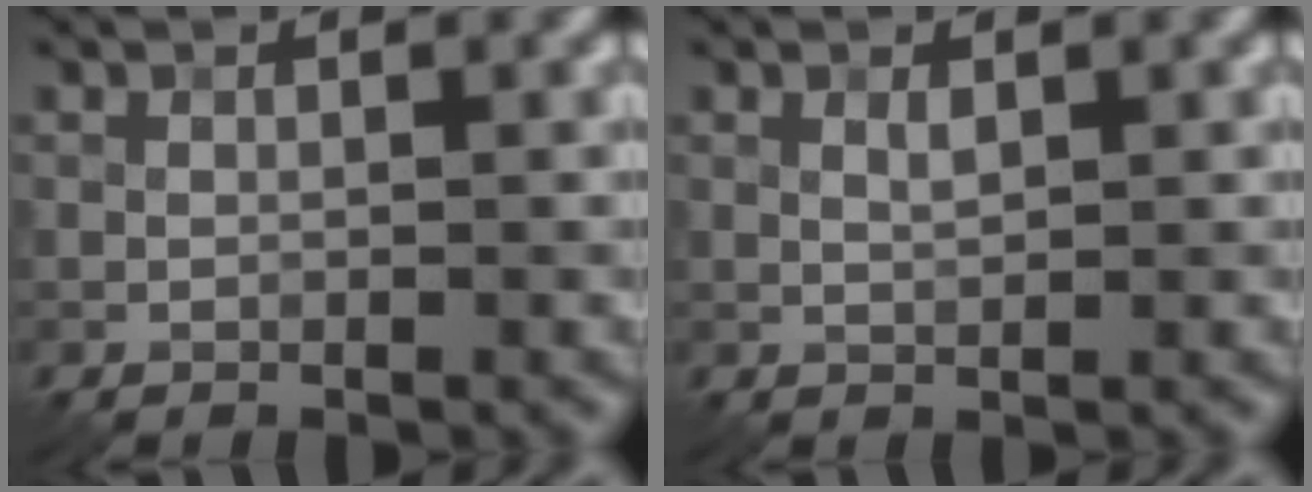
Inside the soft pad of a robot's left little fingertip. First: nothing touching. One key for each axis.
{"total": 0.8, "fx": 0.4, "fy": 0.2, "fz": 0.7, "tx": -0.016, "ty": -0.001, "tz": 0.008}